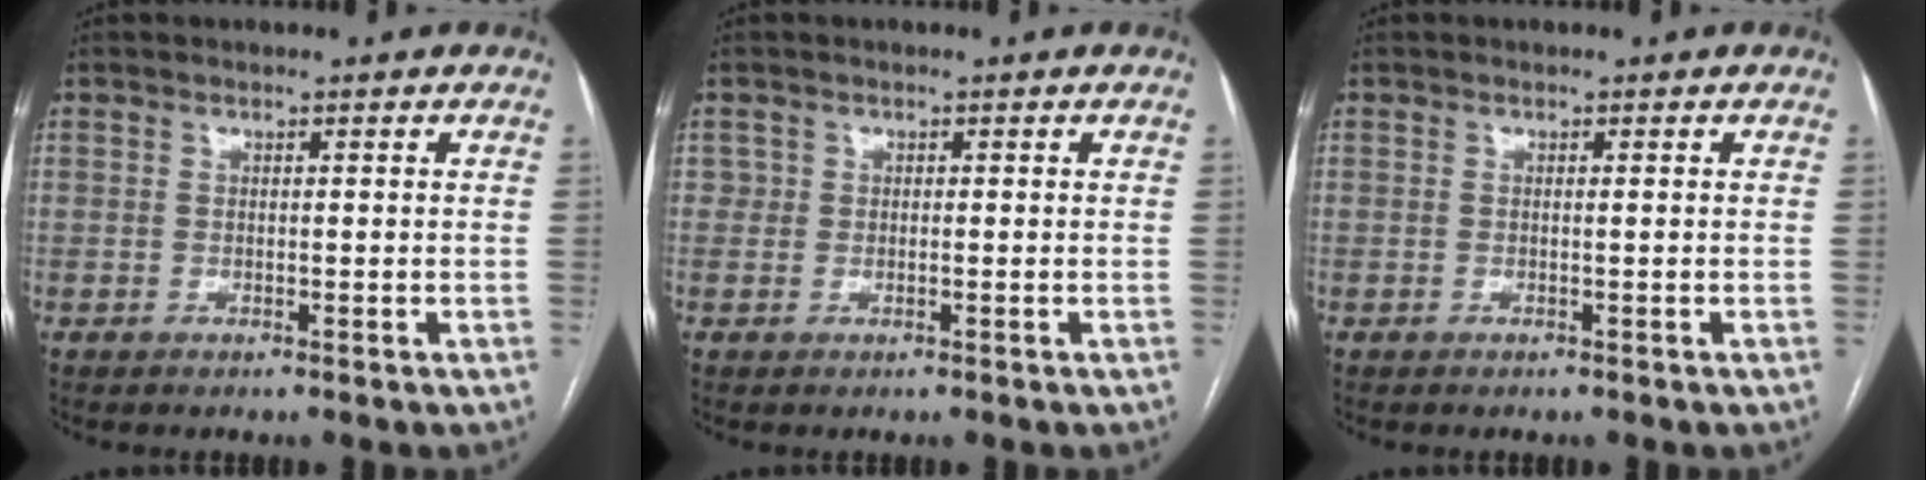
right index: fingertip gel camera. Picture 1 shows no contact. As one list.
[{"total": 0.6, "force": [0.0, 0.6, 0.1], "torque": [0.004, 0.003, -0.003]}, {"total": 0.0}]